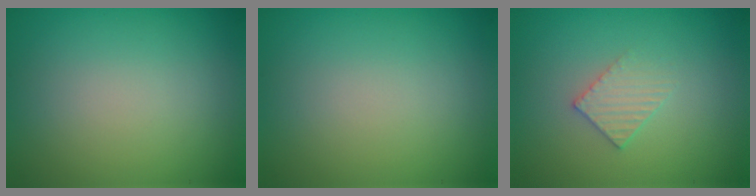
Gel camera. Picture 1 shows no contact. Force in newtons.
{"total": 0.0}
{"total": 1.9, "press": 1.9, "slide": 0.2}